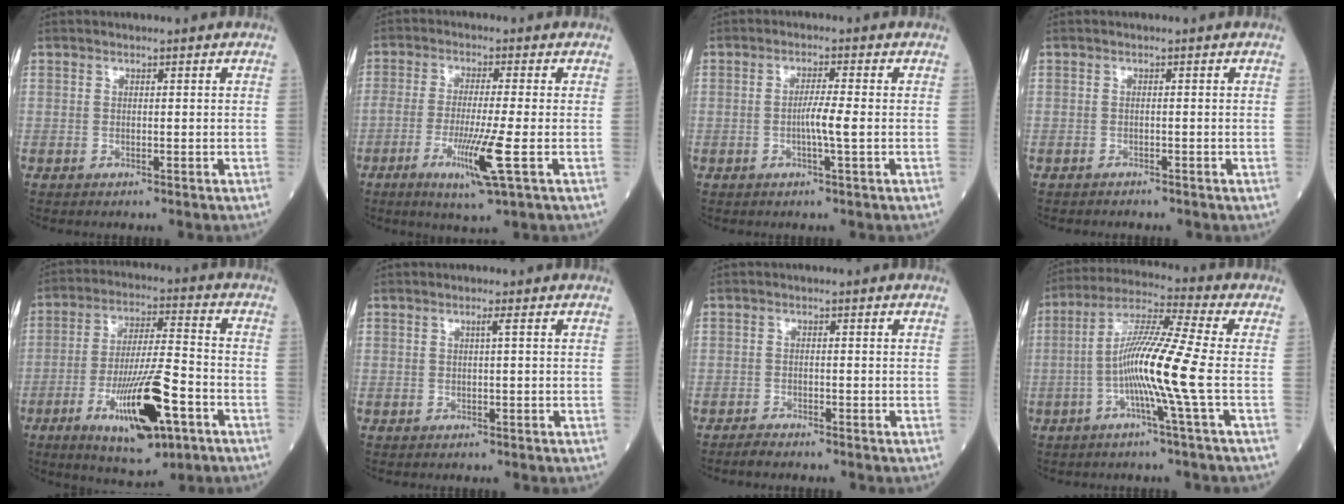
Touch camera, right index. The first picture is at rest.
{"total": 8.3, "force": [-3.0, -0.6, 7.7], "torque": [-0.145, -0.025, -0.055]}
{"total": 3.3, "force": [-0.6, -0.4, 3.3], "torque": [-0.058, -0.002, -0.012]}
{"total": 1.6, "force": [-1.4, 0.6, 0.4], "torque": [-0.014, -0.001, -0.016]}
{"total": 15.2, "force": [-6.4, 3.0, 13.5], "torque": [-0.240, -0.015, -0.099]}
{"total": 0.7, "force": [0.2, -0.3, 0.6], "torque": [-0.012, -0.001, 0.006]}
{"total": 1.6, "force": [-1.5, 0.1, 0.4], "torque": [-0.016, -0.004, -0.028]}
{"total": 11.2, "force": [-2.4, -1.8, 10.8], "torque": [-0.204, 0.004, -0.052]}